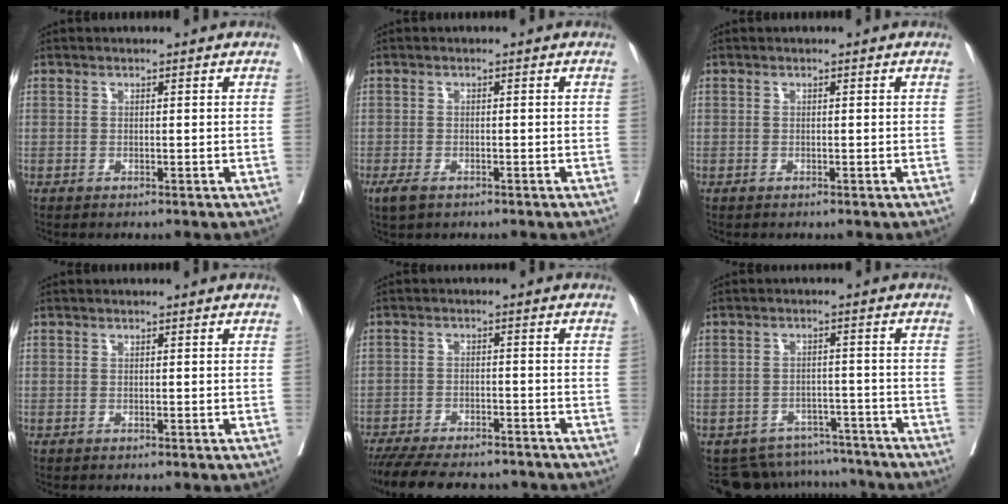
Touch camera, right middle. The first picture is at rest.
{"total": 2.7, "force": [-1.7, 1.3, 1.7], "torque": [-0.036, -0.005, -0.025]}
{"total": 0.0}
{"total": 0.0}
{"total": 15.8, "force": [-13.9, 4.1, 6.3], "torque": [-0.137, -0.013, -0.197]}
{"total": 10.5, "force": [-9.7, 4.0, -0.1], "torque": [0.005, 0.028, -0.125]}